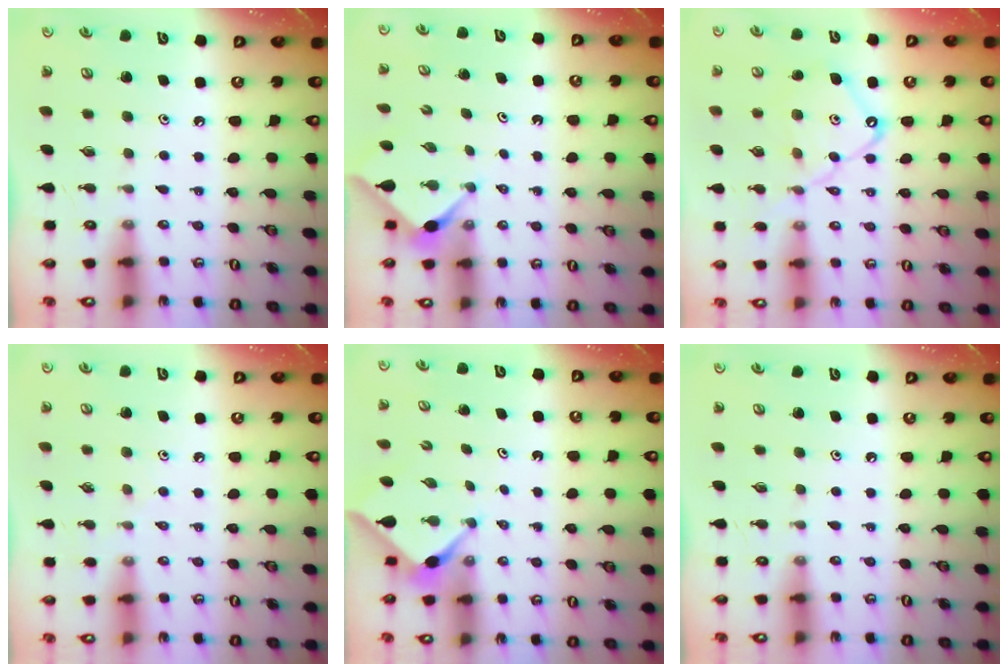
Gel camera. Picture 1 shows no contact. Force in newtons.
{"total": 2.9, "press": 2.8, "slide": 0.4}
{"total": 11.6, "press": 11.5, "slide": 1.0}
{"total": 2.8, "press": 2.7, "slide": 0.5}
{"total": 2.9, "press": 2.9, "slide": 0.2}
{"total": 0.0}